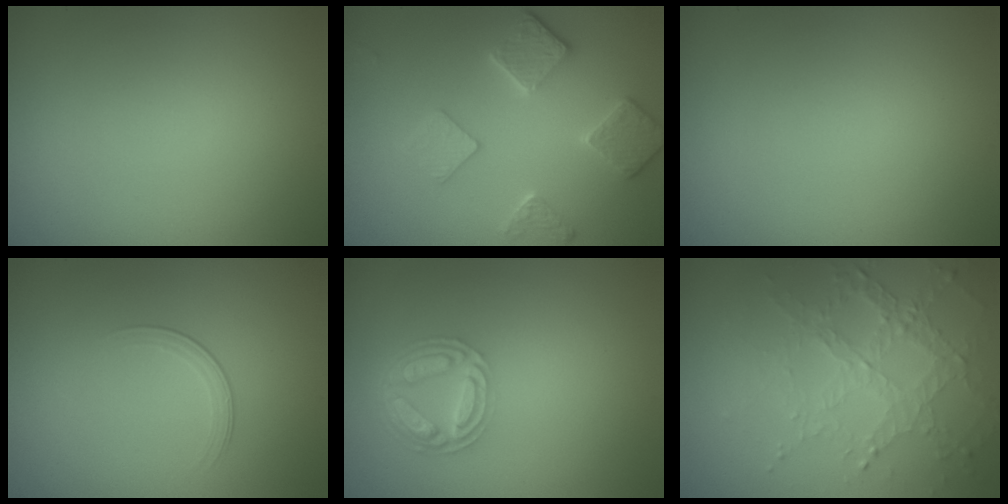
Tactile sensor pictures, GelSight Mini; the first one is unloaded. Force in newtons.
{"total": 3.3, "press": 3.2, "slide": 0.6}
{"total": 0.0}
{"total": 1.5, "press": 0.7, "slide": 1.4}
{"total": 4.5, "press": 3.5, "slide": 2.8}
{"total": 4.5, "press": 3.3, "slide": 3.1}